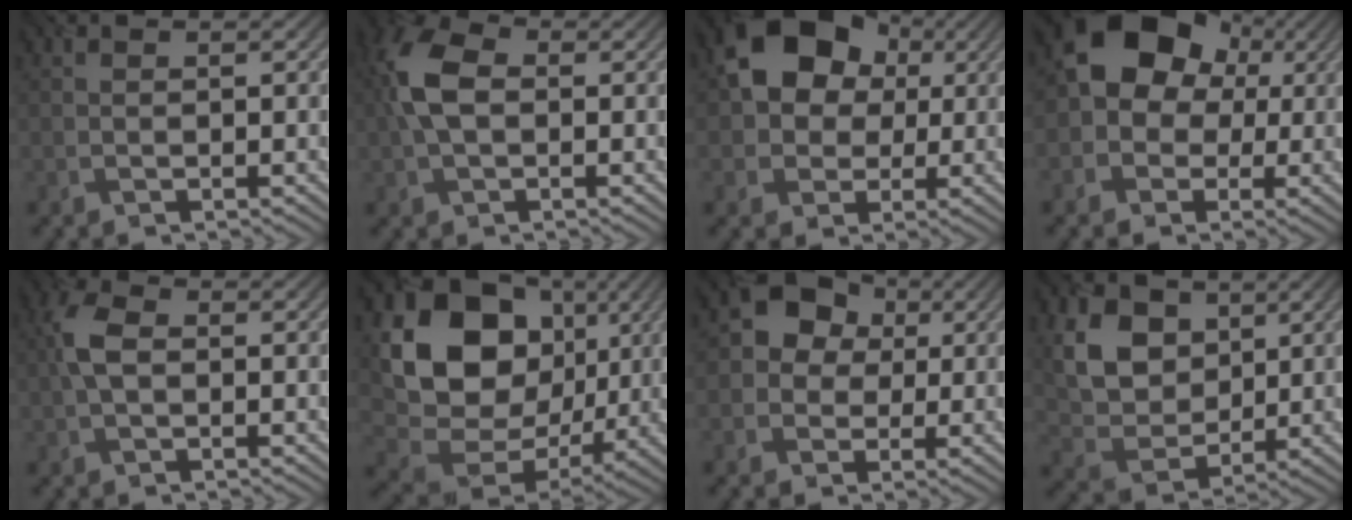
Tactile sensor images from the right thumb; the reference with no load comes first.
{"total": 7.4, "force": [0.8, 4.8, 5.6], "torque": [-0.140, 0.015, 0.002]}
{"total": 11.4, "force": [2.9, 8.9, 6.4], "torque": [-0.113, 0.015, 0.034]}
{"total": 10.5, "force": [1.9, 8.8, 5.5], "torque": [-0.086, 0.002, 0.008]}
{"total": 4.1, "force": [0.2, 2.6, 3.1], "torque": [-0.075, 0.013, -0.002]}
{"total": 17.4, "force": [4.3, 14.0, 9.5], "torque": [-0.206, -0.008, 0.092]}
{"total": 7.2, "force": [1.1, 6.4, 3.1], "torque": [-0.052, 0.015, 0.000]}
{"total": 9.8, "force": [3.9, 7.5, 4.9], "torque": [-0.156, 0.003, 0.078]}